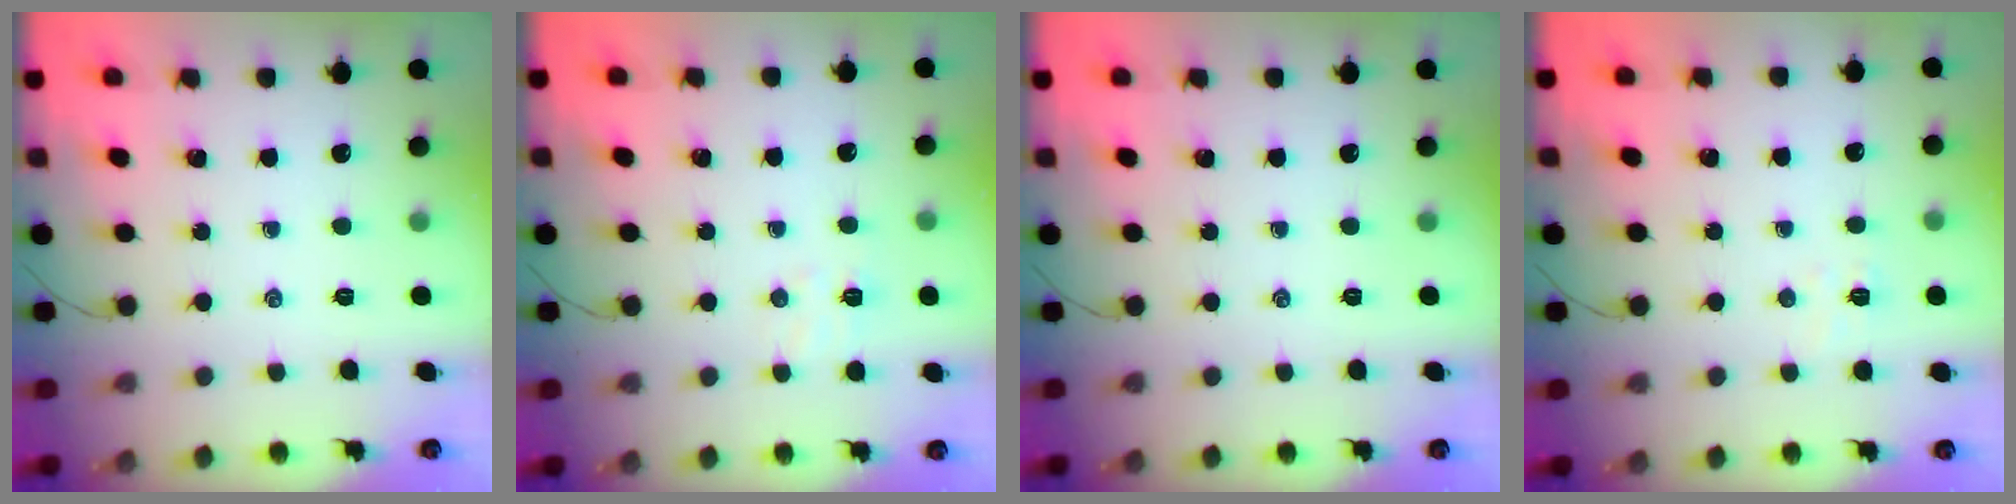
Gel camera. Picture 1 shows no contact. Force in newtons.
{"total": 4.7, "press": 4.5, "slide": 1.1}
{"total": 0.0}
{"total": 4.8, "press": 4.7, "slide": 0.8}